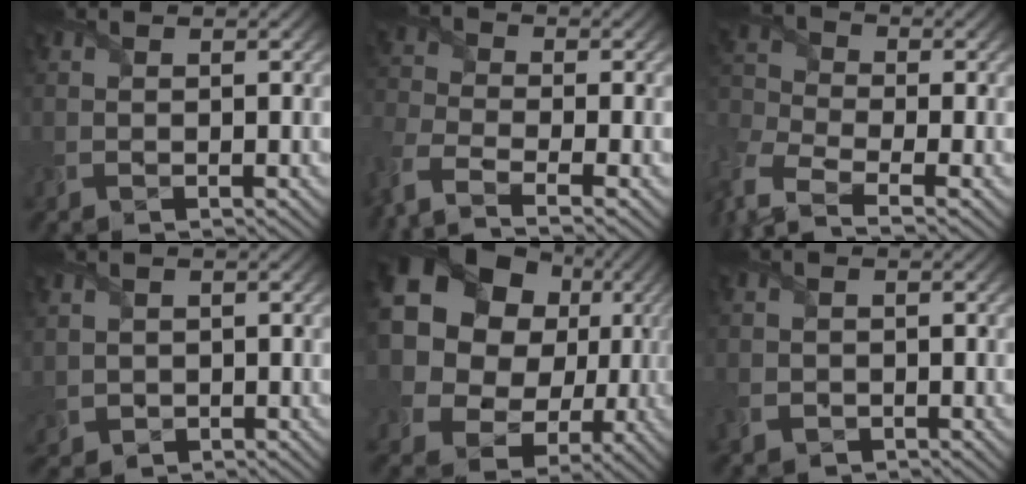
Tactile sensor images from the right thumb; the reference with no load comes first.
{"total": 7.8, "force": [-5.3, 2.8, 5.0], "torque": [-0.125, -0.025, -0.114]}
{"total": 7.8, "force": [-4.7, 3.6, 5.0], "torque": [-0.143, -0.027, -0.099]}
{"total": 1.9, "force": [0.3, 1.8, 0.5], "torque": [-0.033, -0.007, 0.007]}
{"total": 21.3, "force": [5.5, 17.8, 10.4], "torque": [-0.259, 0.032, 0.089]}
{"total": 3.1, "force": [-1.5, 2.5, 1.1], "torque": [-0.035, -0.013, -0.029]}